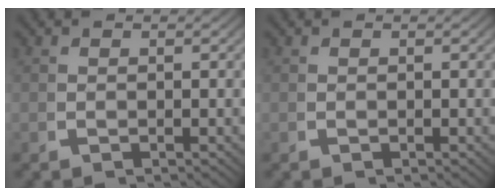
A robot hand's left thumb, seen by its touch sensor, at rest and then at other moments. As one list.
[{"total": 0.0}]